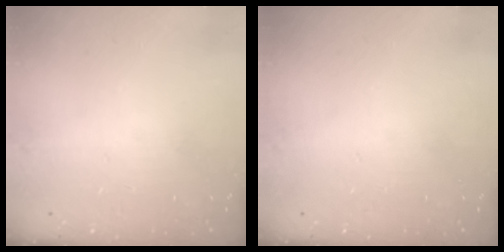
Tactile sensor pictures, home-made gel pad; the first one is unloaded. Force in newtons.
{"total": 0.0}